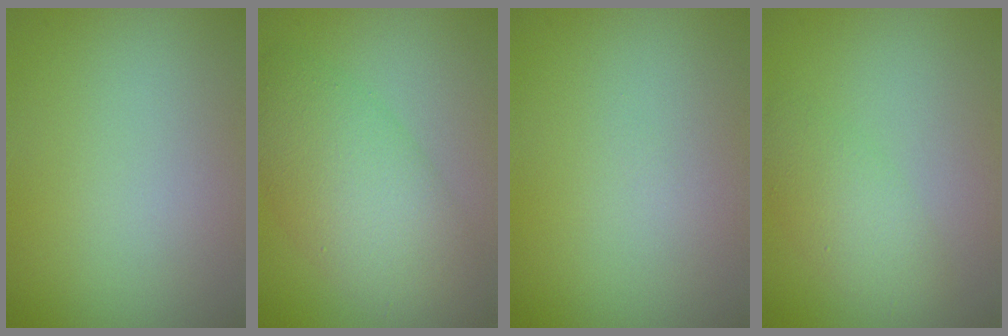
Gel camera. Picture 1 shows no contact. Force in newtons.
{"total": 7.2, "press": 7.2, "slide": 0.1}
{"total": 0.0}
{"total": 2.8, "press": 2.8, "slide": 0.1}